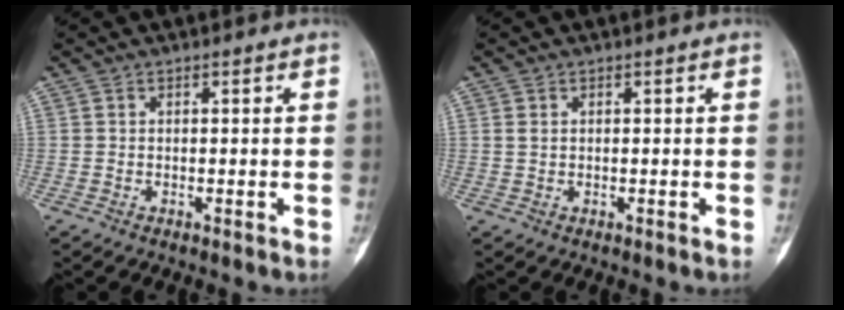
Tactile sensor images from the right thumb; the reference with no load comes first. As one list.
[{"total": 1.1, "force": [0.3, 0.9, 0.6], "torque": [-0.009, 0.000, 0.008]}]